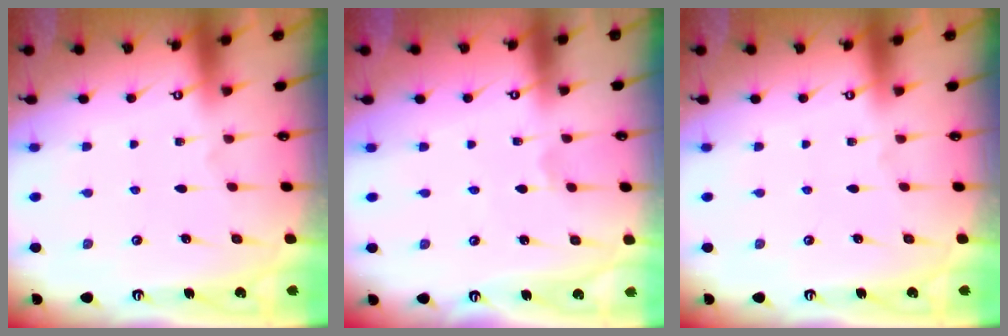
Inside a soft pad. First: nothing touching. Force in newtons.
{"total": 0.7, "press": 0.7, "slide": 0.1}
{"total": 0.0}